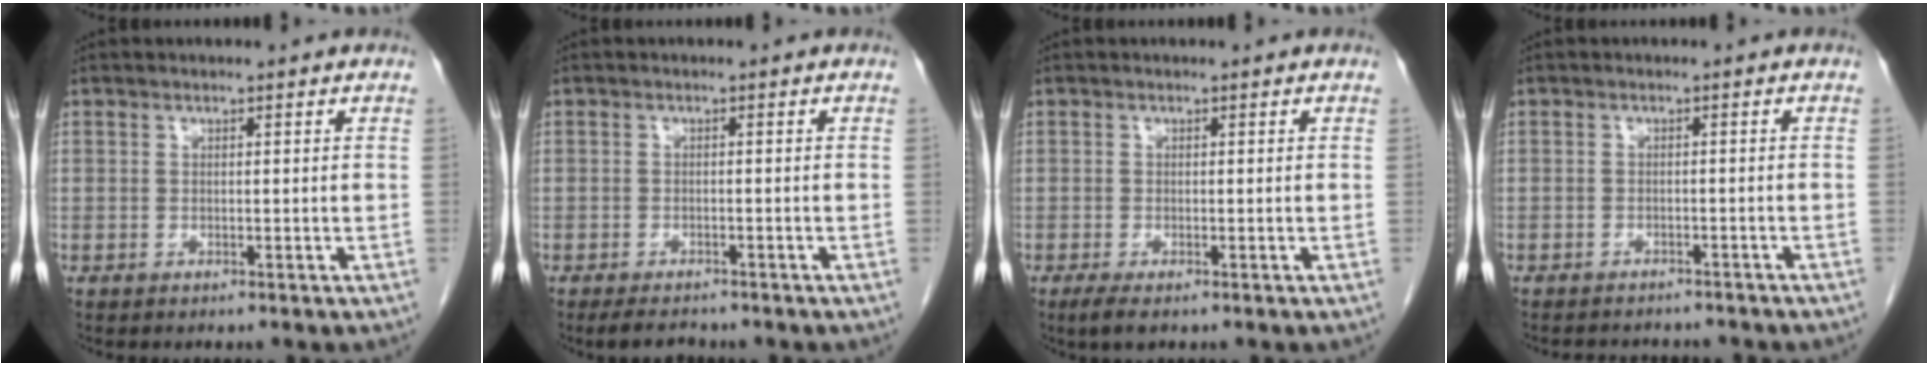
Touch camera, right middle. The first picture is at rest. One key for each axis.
{"total": 3.1, "fx": -2.8, "fy": 1.0, "fz": 1.2, "tx": -0.024, "ty": -0.006, "tz": -0.043}
{"total": 2.0, "fx": -1.3, "fy": 0.5, "fz": 1.4, "tx": -0.032, "ty": -0.007, "tz": -0.024}
{"total": 7.1, "fx": -6.5, "fy": 2.0, "fz": 2.1, "tx": -0.027, "ty": 0.000, "tz": -0.075}